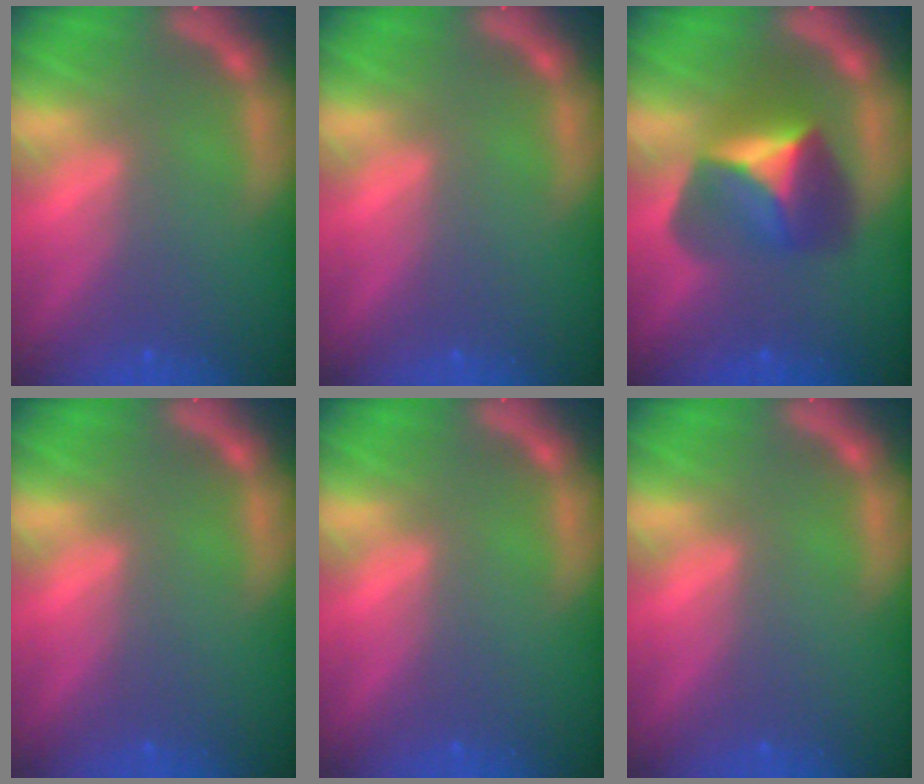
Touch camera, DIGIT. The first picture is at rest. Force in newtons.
{"total": 0.0}
{"total": 6.4}
{"total": 0.0}
{"total": 0.0}
{"total": 0.0}